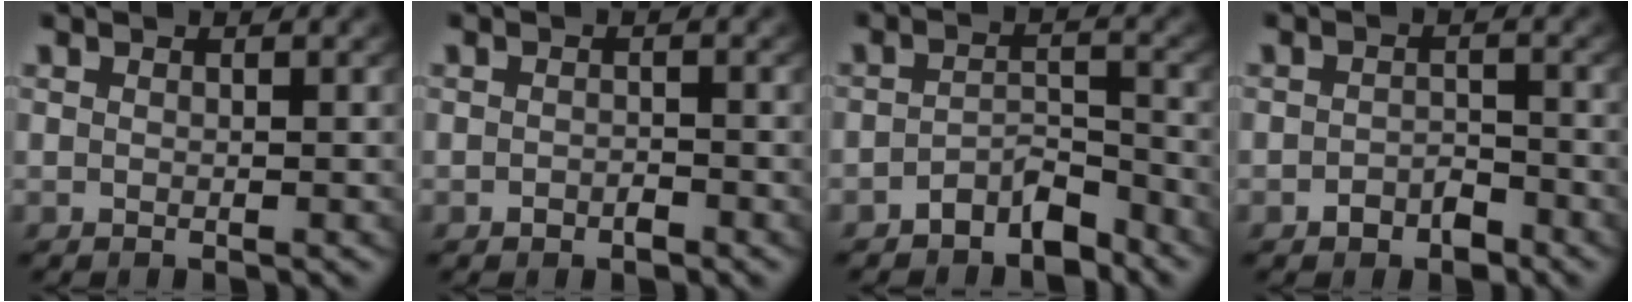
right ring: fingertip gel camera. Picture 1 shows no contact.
{"total": 0.9, "force": [-0.8, 0.3, 0.2], "torque": [-0.007, -0.008, -0.007]}
{"total": 4.2, "force": [-3.5, 1.7, 1.5], "torque": [-0.013, -0.005, -0.059]}
{"total": 2.1, "force": [-1.6, 1.0, 0.7], "torque": [-0.006, -0.006, -0.023]}